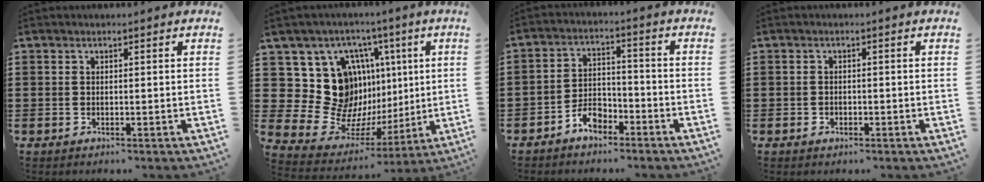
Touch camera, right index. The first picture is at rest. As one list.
[{"total": 15.5, "force": [3.1, 13.9, 6.2], "torque": [-0.128, -0.037, 0.077]}, {"total": 4.7, "force": [-3.6, 2.2, 2.0], "torque": [-0.044, 0.008, -0.069]}, {"total": 0.9, "force": [-0.5, 0.7, 0.1], "torque": [-0.005, 0.001, -0.011]}]